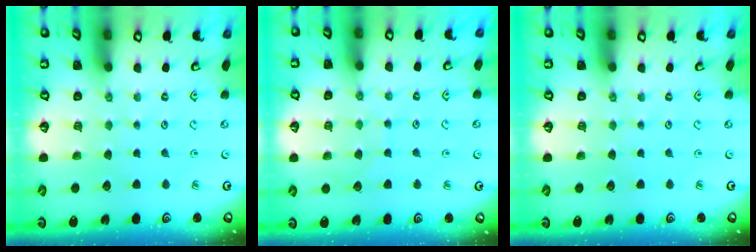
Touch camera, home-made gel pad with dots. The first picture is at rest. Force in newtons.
{"total": 6.2, "press": 6.2, "slide": 0.3}
{"total": 0.0}